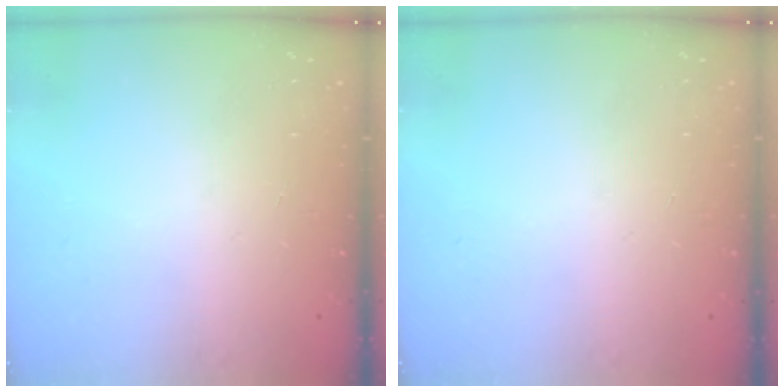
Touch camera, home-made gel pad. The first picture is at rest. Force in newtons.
{"total": 0.0}